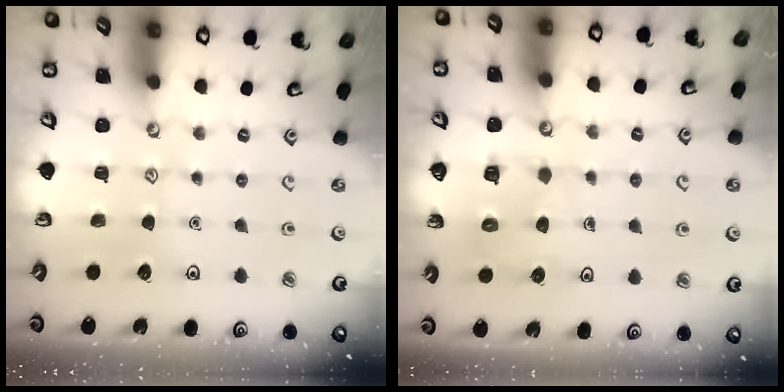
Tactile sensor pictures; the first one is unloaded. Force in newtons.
{"total": 6.3, "press": 6.3, "slide": 0.5}